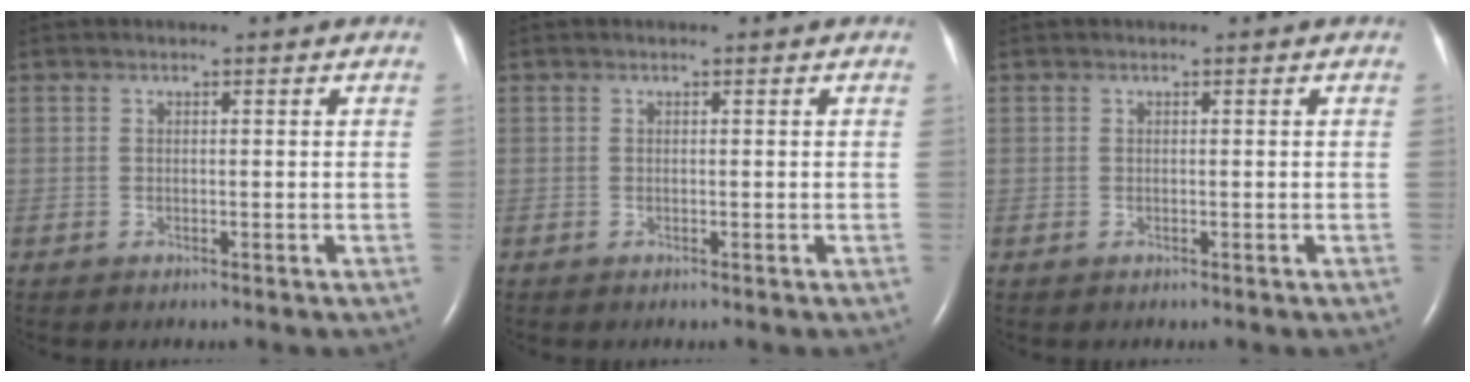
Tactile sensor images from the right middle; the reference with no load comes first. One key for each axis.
{"total": 0.0}
{"total": 0.0}